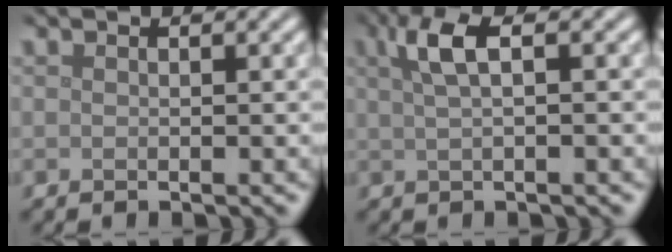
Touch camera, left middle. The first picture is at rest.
{"total": 3.4, "force": [1.3, 1.1, 3.0], "torque": [-0.053, 0.010, 0.022]}